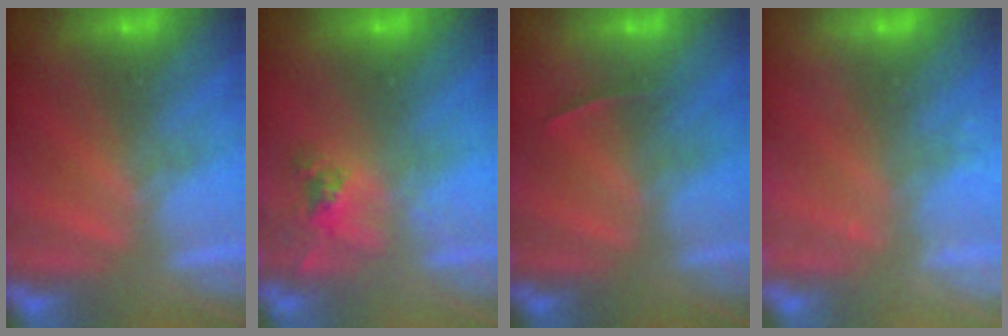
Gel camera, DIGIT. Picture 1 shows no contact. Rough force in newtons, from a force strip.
{"total": 2.5}
{"total": 1.4}
{"total": 2.6}